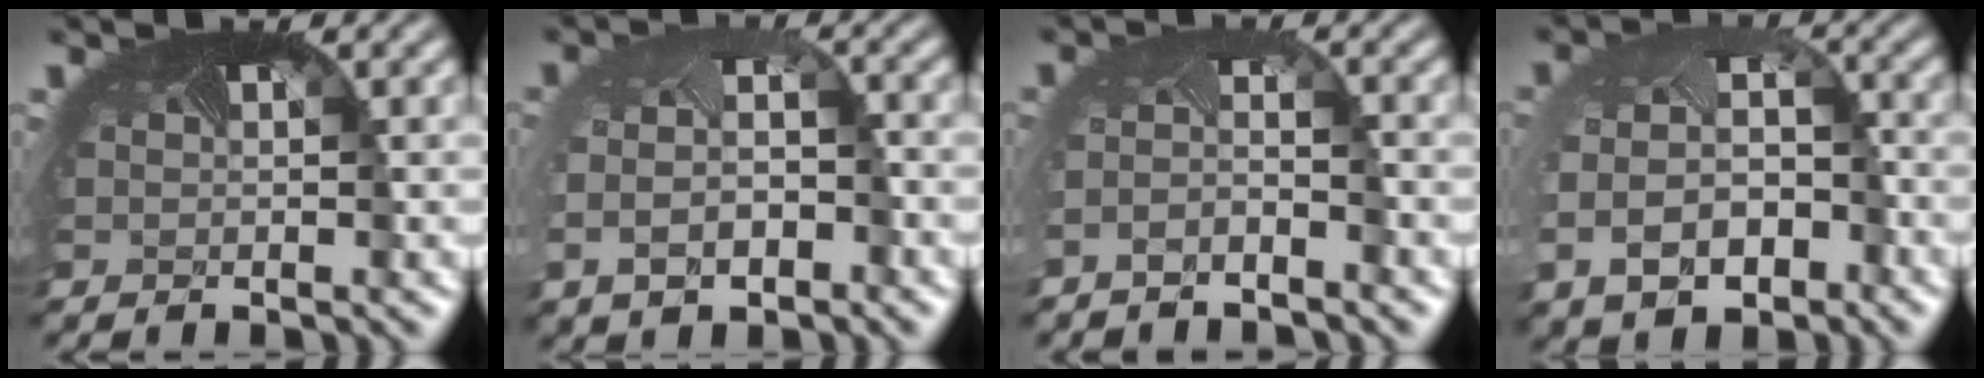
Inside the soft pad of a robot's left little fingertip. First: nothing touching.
{"total": 4.9, "force": [-1.7, 2.9, 3.6], "torque": [-0.079, -0.021, -0.022]}
{"total": 2.1, "force": [-2.0, -0.1, 0.7], "torque": [-0.023, -0.008, -0.041]}
{"total": 7.0, "force": [-3.0, 4.4, 4.5], "torque": [-0.107, -0.027, -0.043]}